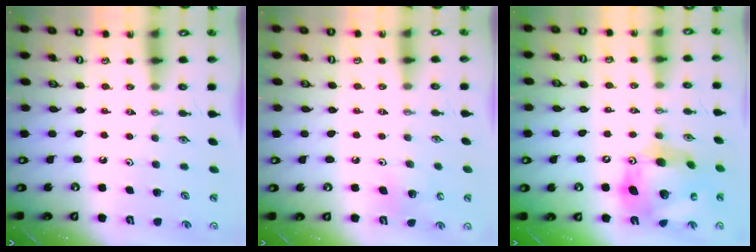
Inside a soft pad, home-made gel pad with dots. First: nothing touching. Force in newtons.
{"total": 6.1, "press": 6.1, "slide": 0.8}
{"total": 19.0, "press": 18.9, "slide": 1.8}